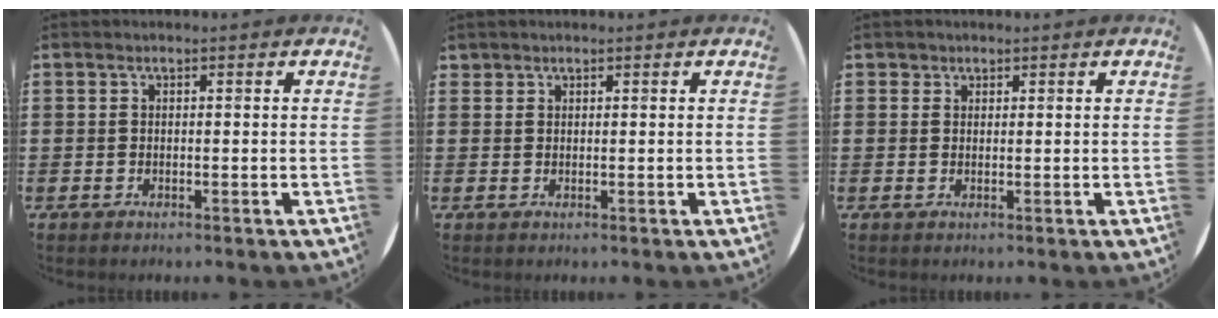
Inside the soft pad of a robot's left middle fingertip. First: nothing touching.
{"total": 0.8, "force": [0.7, 0.3, -0.2], "torque": [0.003, 0.004, 0.014]}
{"total": 1.1, "force": [0.9, 0.7, -0.1], "torque": [0.008, 0.000, 0.016]}